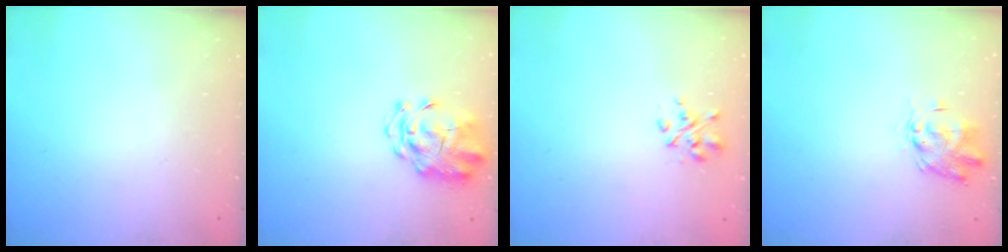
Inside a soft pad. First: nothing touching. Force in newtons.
{"total": 3.6, "press": 3.3, "slide": 1.4}
{"total": 3.2, "press": 3.1, "slide": 0.8}
{"total": 2.5, "press": 2.4, "slide": 0.7}